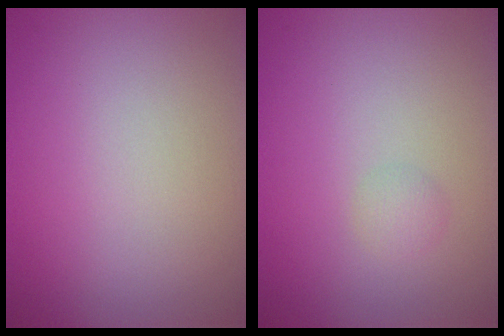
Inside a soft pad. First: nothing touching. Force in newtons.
{"total": 1.0, "press": 1.0, "slide": 0.0}